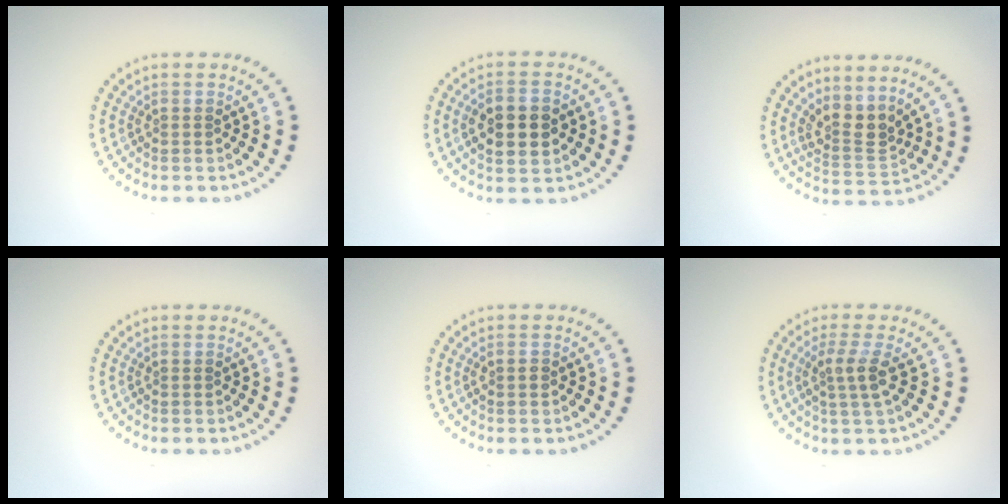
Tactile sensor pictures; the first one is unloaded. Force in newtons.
{"total": 4.5, "press": 4.5, "slide": 0.3}
{"total": 3.0, "press": 2.3, "slide": 1.8}
{"total": 0.0}
{"total": 1.1, "press": 1.1, "slide": 0.0}
{"total": 2.5, "press": 2.0, "slide": 1.5}